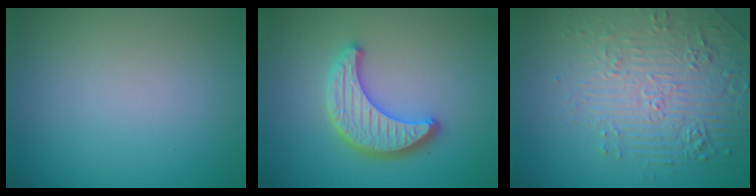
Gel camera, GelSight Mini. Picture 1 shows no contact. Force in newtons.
{"total": 4.2, "press": 3.9, "slide": 1.5}
{"total": 4.8, "press": 4.4, "slide": 1.9}